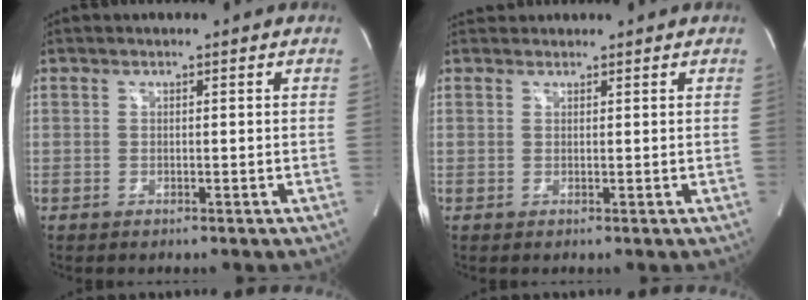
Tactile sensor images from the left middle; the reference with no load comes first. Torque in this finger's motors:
{"motor_torque": [0.20, -0.11, -0.11, 0.00]}